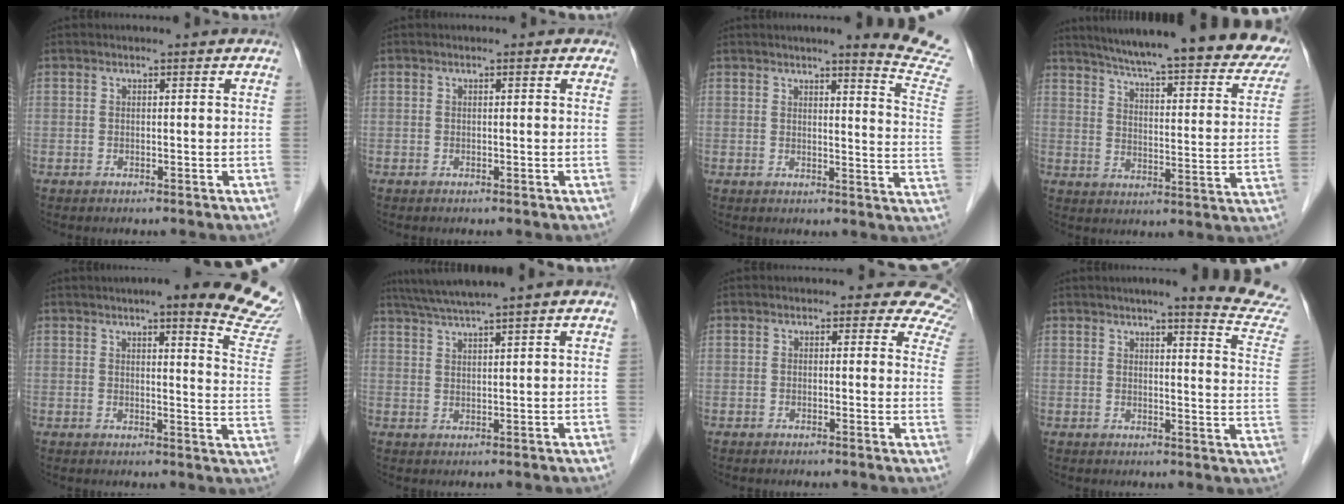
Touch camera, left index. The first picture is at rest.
{"total": 0.0}
{"total": 12.0, "force": [10.8, -1.3, 5.1], "torque": [-0.054, -0.088, 0.097]}
{"total": 29.5, "force": [24.7, 4.4, 15.5], "torque": [-0.215, -0.050, 0.297]}
{"total": 17.3, "force": [15.2, 1.1, 8.2], "torque": [-0.084, -0.065, 0.150]}
{"total": 5.8, "force": [4.6, -1.3, 3.3], "torque": [-0.062, 0.015, 0.085]}
{"total": 8.0, "force": [6.1, 4.2, 3.0], "torque": [0.004, -0.008, 0.028]}
{"total": 13.3, "force": [12.3, -1.1, 4.9], "torque": [-0.053, -0.083, 0.122]}